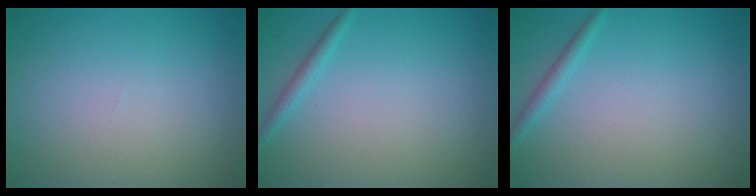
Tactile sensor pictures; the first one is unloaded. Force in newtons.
{"total": 1.2, "press": 1.2, "slide": 0.1}
{"total": 1.2, "press": 1.2, "slide": 0.1}